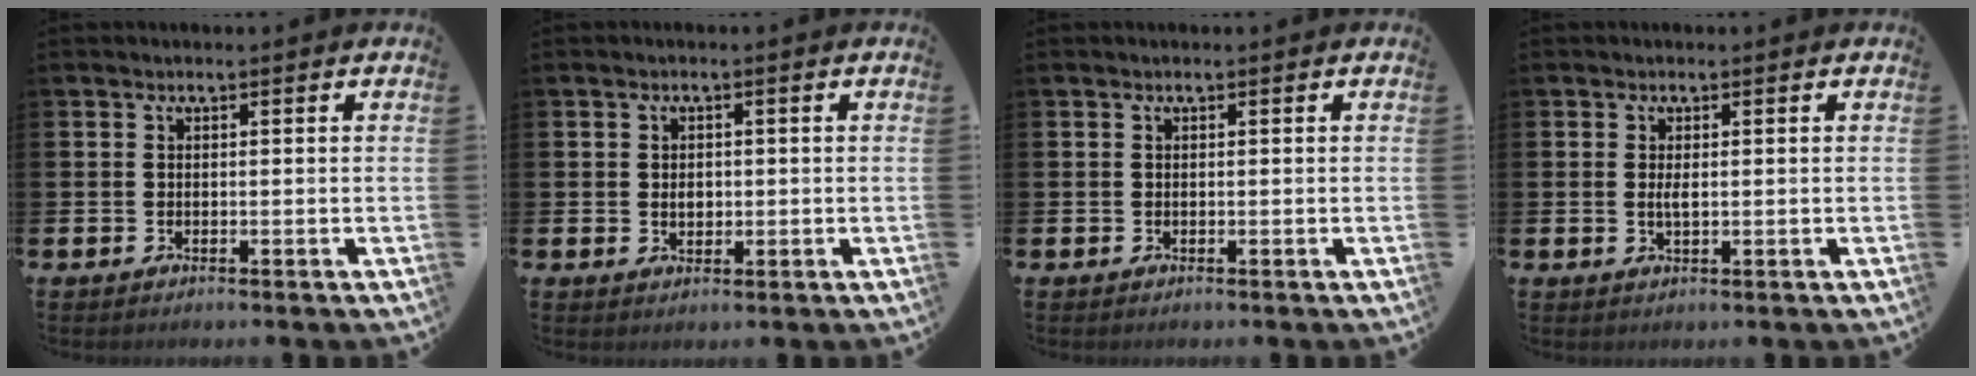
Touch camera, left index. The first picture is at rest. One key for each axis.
{"total": 1.9, "fx": 0.1, "fy": 1.4, "fz": 1.2, "tx": -0.001, "ty": -0.001, "tz": -0.005}
{"total": 0.0}
{"total": 1.4, "fx": 0.2, "fy": 0.5, "fz": 1.3, "tx": -0.018, "ty": -0.001, "tz": 0.000}